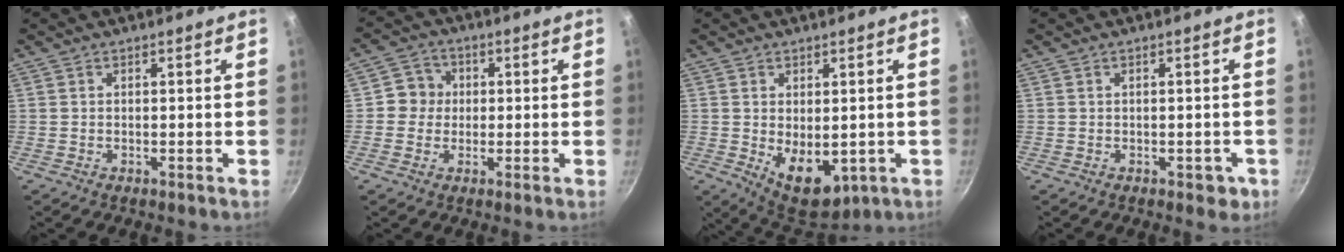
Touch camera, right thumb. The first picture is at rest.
{"total": 5.6, "force": [0.1, 5.3, 1.7], "torque": [0.001, 0.010, -0.008]}
{"total": 10.3, "force": [-2.1, 5.9, 8.2], "torque": [-0.109, -0.012, -0.009]}
{"total": 2.2, "force": [-1.1, 1.4, 1.4], "torque": [0.001, 0.004, -0.011]}